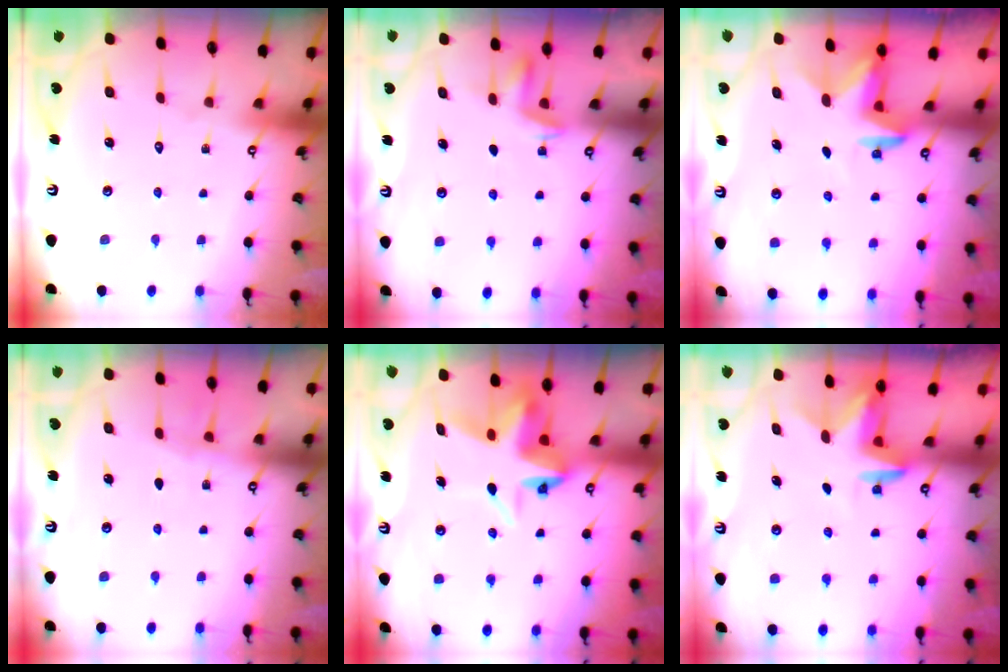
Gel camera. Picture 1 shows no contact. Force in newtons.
{"total": 3.2, "press": 3.2, "slide": 0.6}
{"total": 2.9, "press": 2.8, "slide": 0.7}
{"total": 5.6, "press": 5.6, "slide": 0.5}
{"total": 7.3, "press": 7.1, "slide": 1.7}
{"total": 2.7, "press": 2.7, "slide": 0.2}